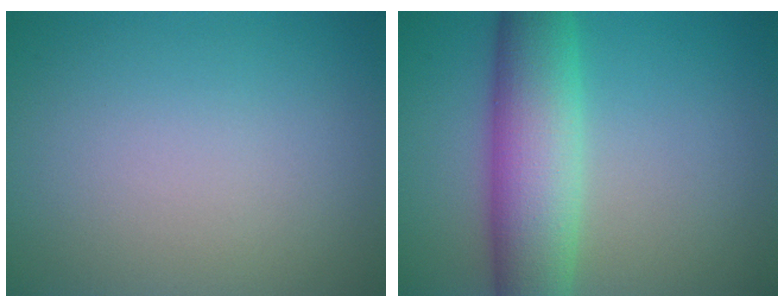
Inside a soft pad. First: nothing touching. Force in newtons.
{"total": 8.1, "press": 8.1, "slide": 0.3}